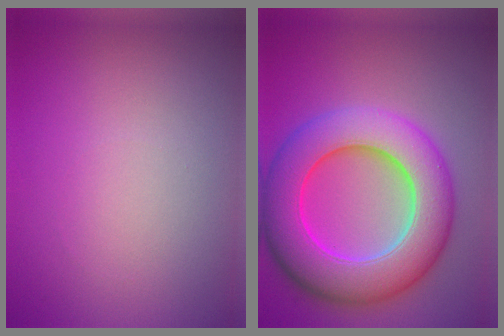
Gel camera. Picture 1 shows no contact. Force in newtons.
{"total": 10.7, "press": 10.7, "slide": 0.5}